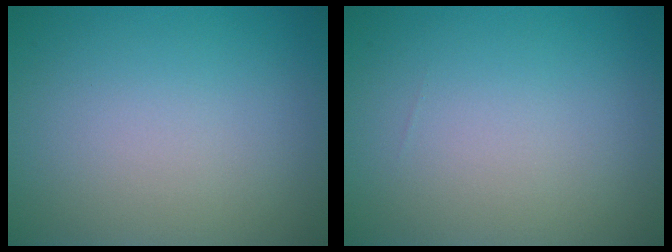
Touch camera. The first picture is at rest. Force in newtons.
{"total": 0.0}